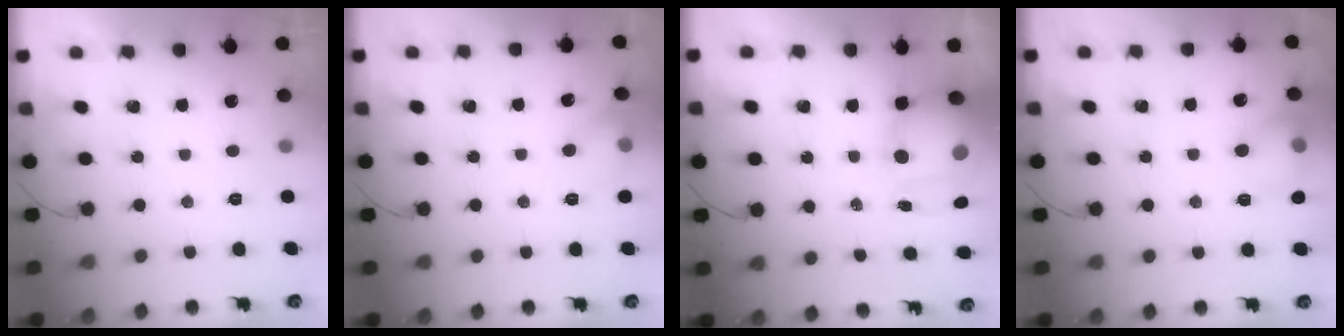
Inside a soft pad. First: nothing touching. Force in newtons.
{"total": 6.5, "press": 6.2, "slide": 1.7}
{"total": 12.3, "press": 11.9, "slide": 3.0}
{"total": 10.8, "press": 10.7, "slide": 1.4}